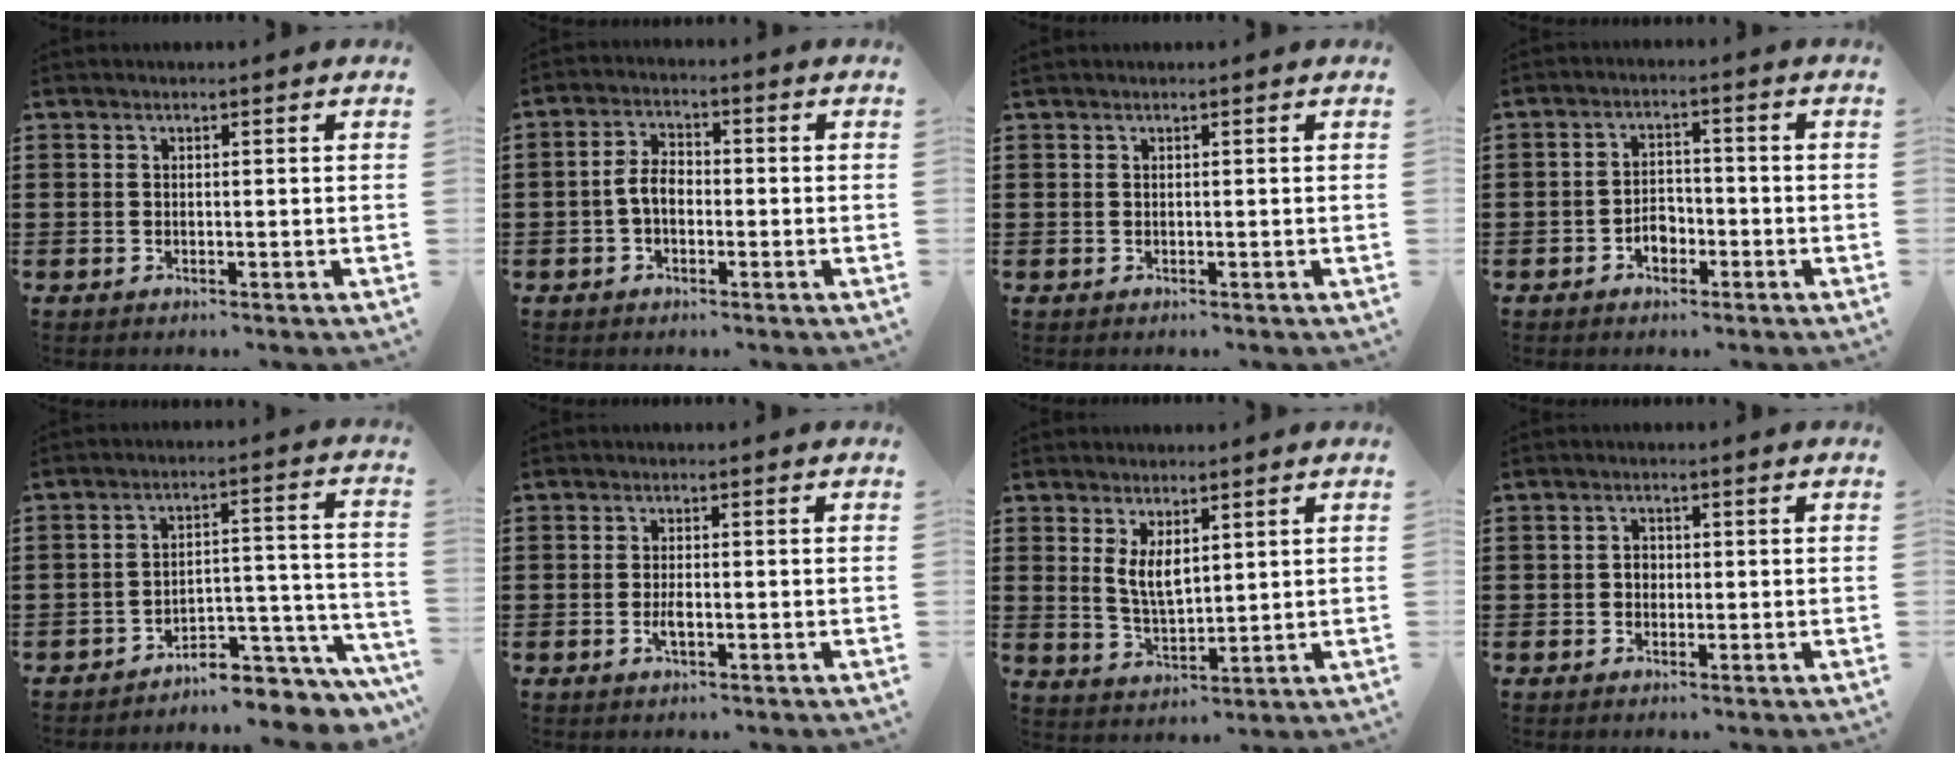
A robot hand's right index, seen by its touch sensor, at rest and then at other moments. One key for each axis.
{"total": 4.2, "fx": -1.0, "fy": 2.5, "fz": 3.3, "tx": -0.081, "ty": 0.000, "tz": -0.026}
{"total": 0.0}
{"total": 3.1, "fx": -1.7, "fy": 2.0, "fz": 1.7, "tx": -0.025, "ty": 0.002, "tz": -0.037}
{"total": 5.4, "fx": -5.0, "fy": 1.1, "fz": 1.7, "tx": -0.028, "ty": 0.002, "tz": -0.098}
{"total": 2.2, "fx": -0.7, "fy": 0.7, "fz": 1.9, "tx": -0.043, "ty": -0.002, "tz": -0.014}
{"total": 4.6, "fx": 1.8, "fy": 2.1, "fz": 3.7, "tx": -0.077, "ty": 0.003, "tz": 0.033}
{"total": 1.5, "fx": -0.2, "fy": 1.2, "fz": 0.8, "tx": -0.019, "ty": 0.005, "tz": -0.006}